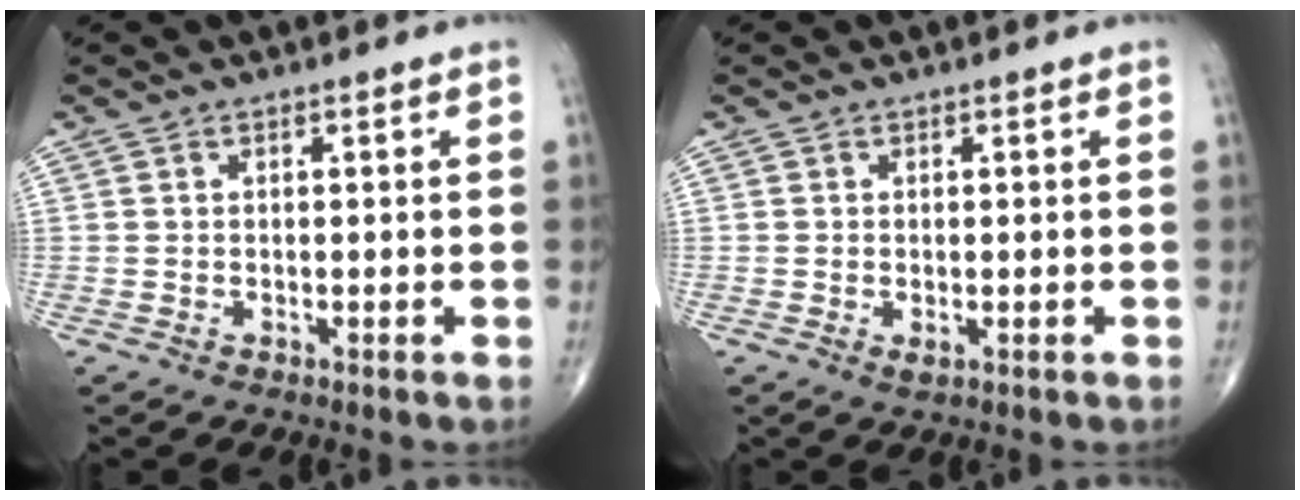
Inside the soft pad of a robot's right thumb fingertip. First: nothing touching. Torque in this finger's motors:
{"motor_torque": [-0.24, -0.01, 0.09, 0.13, 0.08]}